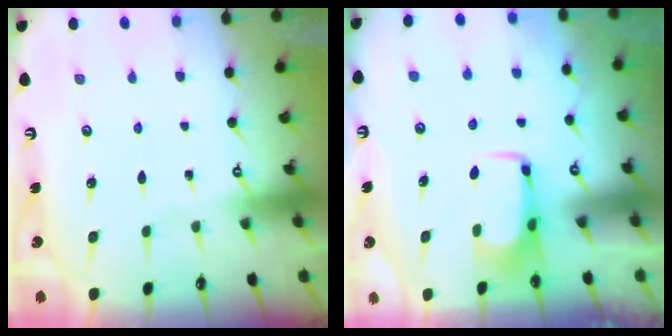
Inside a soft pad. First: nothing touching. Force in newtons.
{"total": 1.7, "press": 1.6, "slide": 0.5}